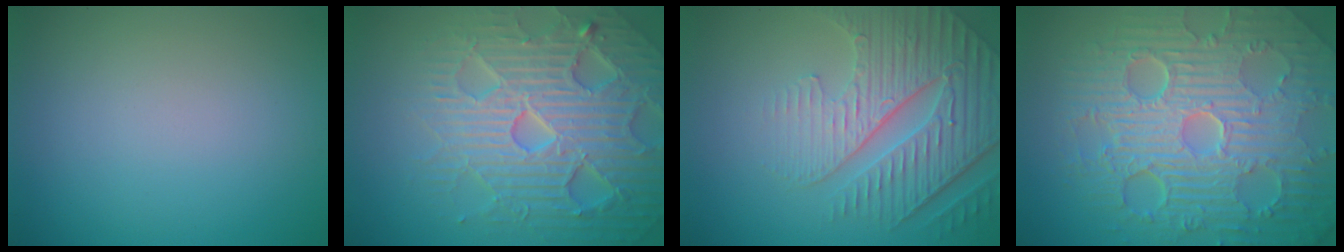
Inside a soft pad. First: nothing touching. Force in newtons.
{"total": 7.4, "press": 7.3, "slide": 1.5}
{"total": 6.5, "press": 5.2, "slide": 3.9}
{"total": 11.5, "press": 7.4, "slide": 8.8}